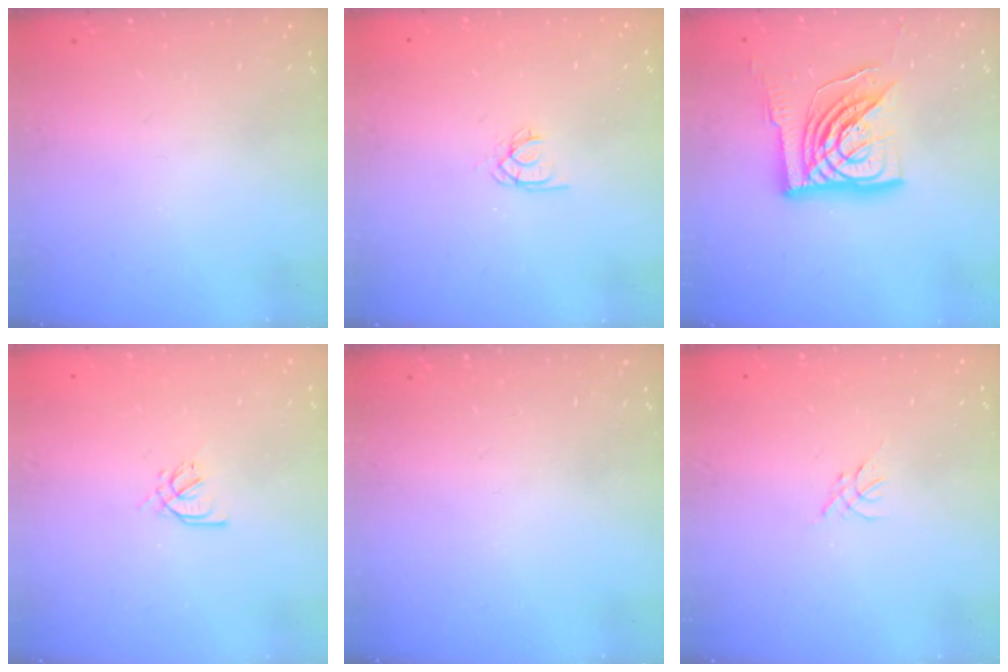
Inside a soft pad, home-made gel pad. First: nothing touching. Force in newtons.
{"total": 1.9, "press": 1.9, "slide": 0.2}
{"total": 20.3, "press": 20.1, "slide": 2.6}
{"total": 2.4, "press": 2.4, "slide": 0.5}
{"total": 0.0}
{"total": 0.0}